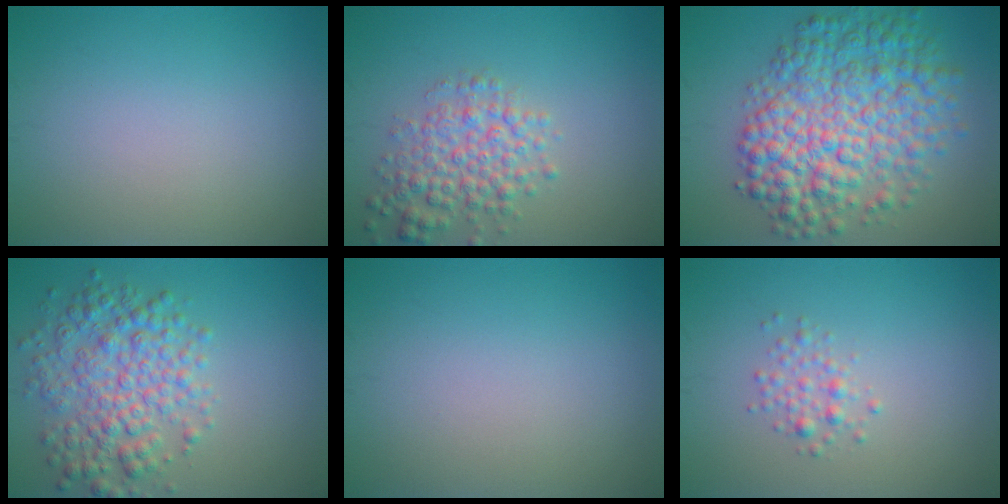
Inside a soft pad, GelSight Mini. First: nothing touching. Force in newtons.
{"total": 4.1, "press": 4.1, "slide": 0.1}
{"total": 9.8, "press": 9.8, "slide": 0.1}
{"total": 5.8, "press": 5.8, "slide": 0.1}
{"total": 0.0}
{"total": 1.5, "press": 1.5, "slide": 0.0}